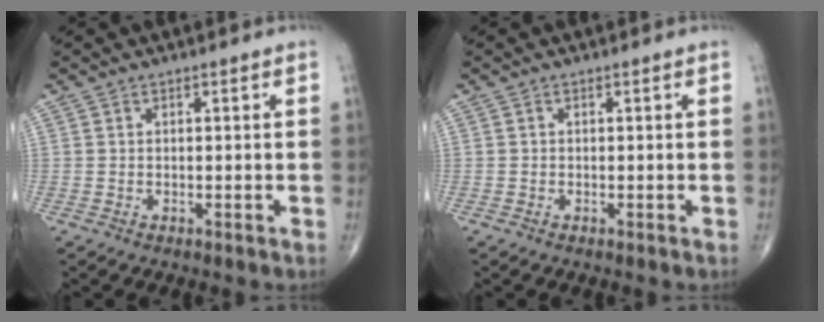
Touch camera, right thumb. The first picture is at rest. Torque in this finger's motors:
{"motor_torque": [-0.38, -0.29, -0.37, -0.22, 0.01]}